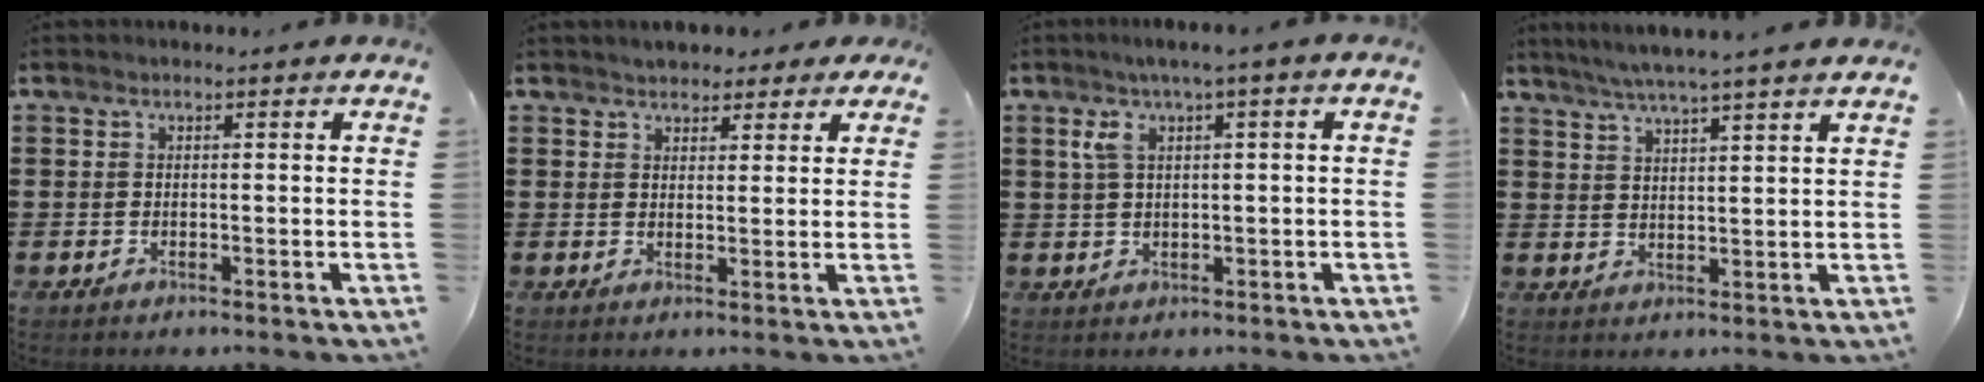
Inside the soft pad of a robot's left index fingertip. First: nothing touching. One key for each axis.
{"total": 2.6, "fx": 2.3, "fy": 1.2, "fz": 0.1, "tx": -0.004, "ty": 0.003, "tz": 0.041}
{"total": 3.5, "fx": 0.8, "fy": 0.6, "fz": 3.3, "tx": -0.073, "ty": -0.001, "tz": 0.009}
{"total": 4.7, "fx": 4.2, "fy": -0.8, "fz": 2.1, "tx": -0.052, "ty": -0.019, "tz": 0.072}